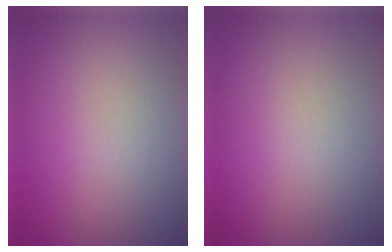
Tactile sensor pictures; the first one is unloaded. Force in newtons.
{"total": 0.0}